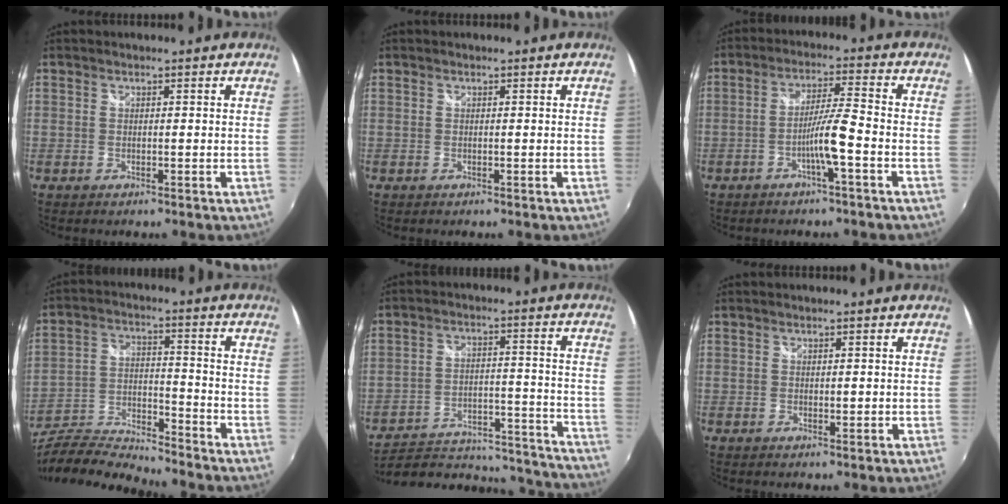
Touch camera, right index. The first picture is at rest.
{"total": 0.0}
{"total": 5.2, "force": [-2.3, -0.1, 4.6], "torque": [-0.084, 0.002, -0.041]}
{"total": 15.5, "force": [-14.0, 1.7, 6.3], "torque": [-0.136, -0.021, -0.258]}
{"total": 26.2, "force": [-22.8, 8.3, 9.9], "torque": [-0.173, -0.002, -0.284]}
{"total": 0.9, "force": [0.3, 0.4, 0.7], "torque": [-0.009, 0.000, 0.004]}